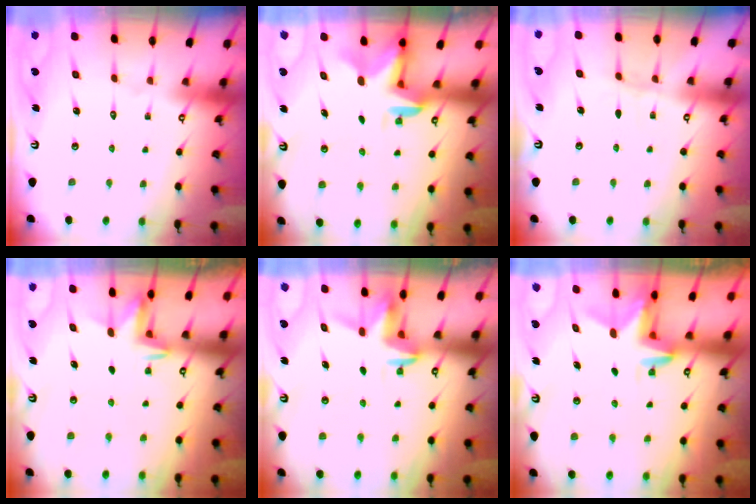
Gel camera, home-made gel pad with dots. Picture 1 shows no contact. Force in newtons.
{"total": 3.1, "press": 3.0, "slide": 0.5}
{"total": 3.2, "press": 3.2, "slide": 0.4}
{"total": 2.6, "press": 2.6, "slide": 0.4}
{"total": 3.5, "press": 3.5, "slide": 0.2}
{"total": 3.1, "press": 3.0, "slide": 0.3}